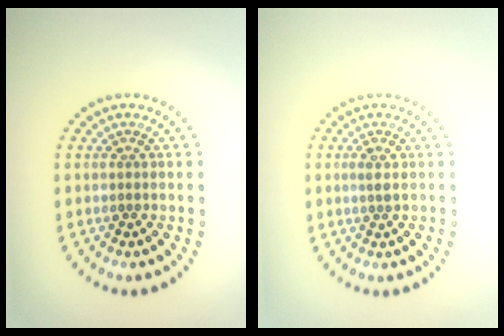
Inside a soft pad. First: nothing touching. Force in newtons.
{"total": 1.0, "press": 0.9, "slide": 0.5}